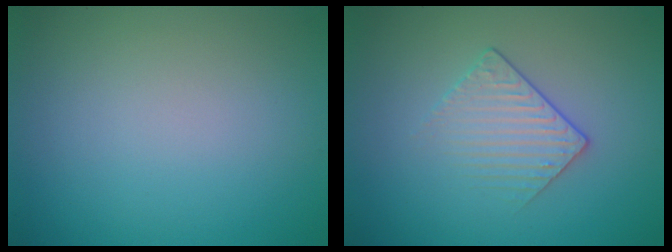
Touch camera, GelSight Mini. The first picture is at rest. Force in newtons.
{"total": 1.9, "press": 1.6, "slide": 1.0}